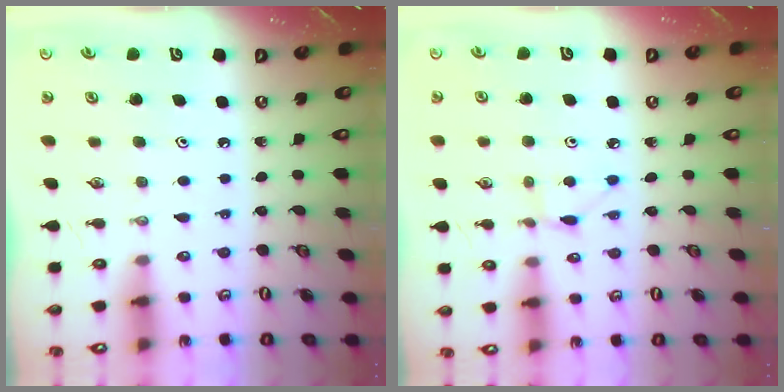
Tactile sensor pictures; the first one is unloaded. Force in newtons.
{"total": 2.9, "press": 2.9, "slide": 0.4}